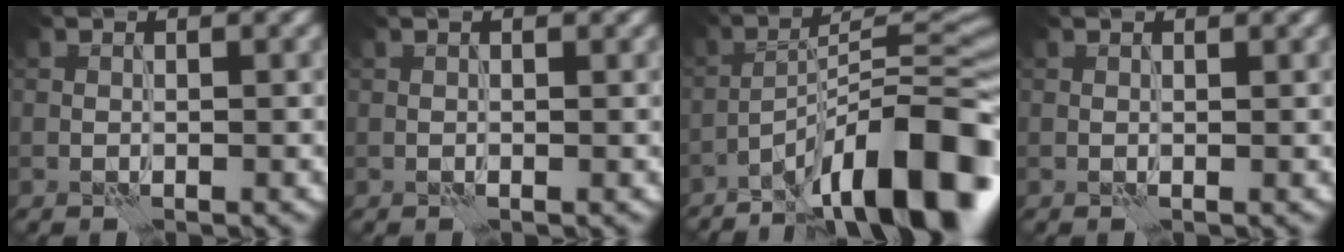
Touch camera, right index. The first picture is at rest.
{"total": 1.2, "force": [0.5, 0.3, 1.0], "torque": [-0.015, -0.005, 0.005]}
{"total": 14.8, "force": [-9.0, 3.5, 11.2], "torque": [-0.173, 0.011, -0.150]}
{"total": 0.8, "force": [0.5, 0.1, 0.5], "torque": [-0.012, 0.000, 0.005]}